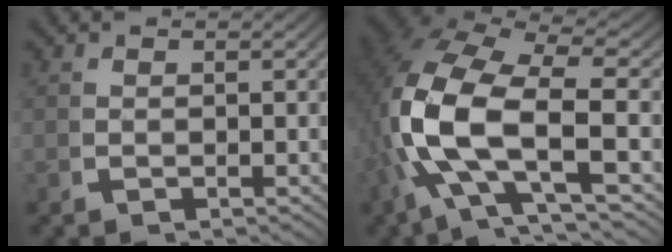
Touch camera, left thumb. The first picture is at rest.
{"total": 13.5, "force": [-0.8, 8.1, 10.7], "torque": [-0.268, -0.038, 0.003]}